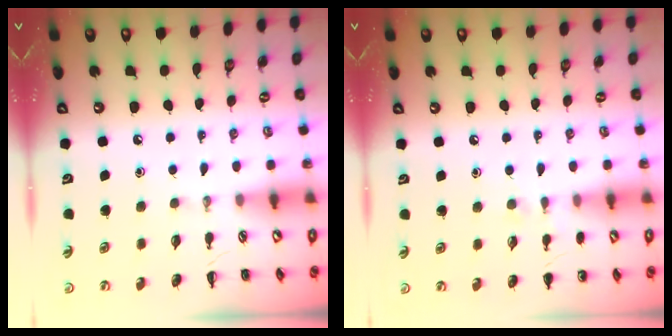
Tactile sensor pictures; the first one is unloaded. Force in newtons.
{"total": 5.5, "press": 5.2, "slide": 1.8}